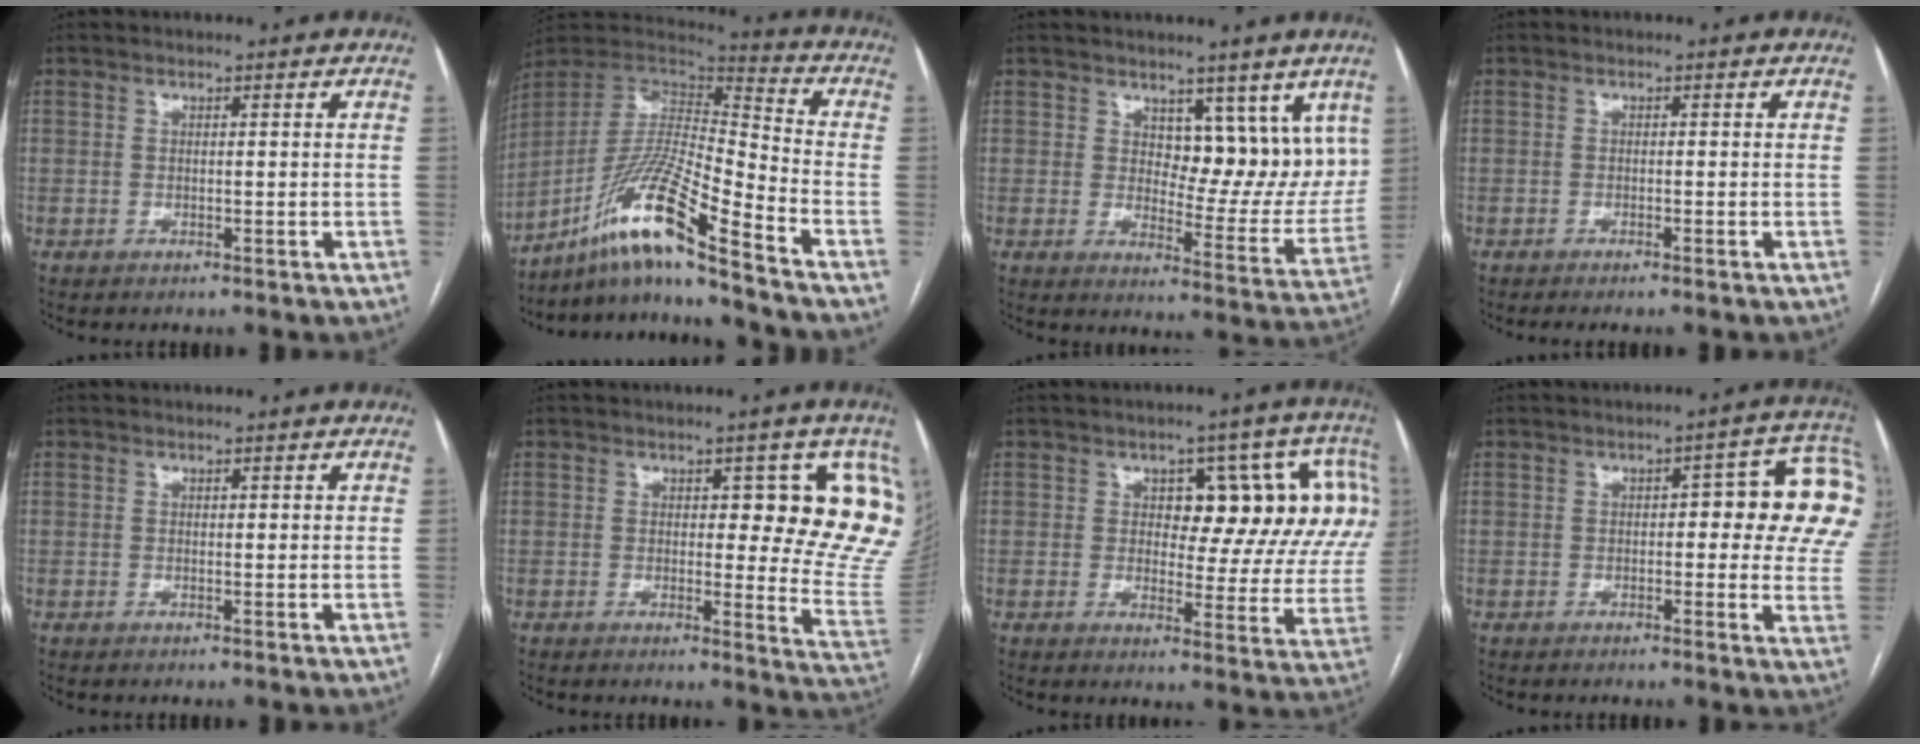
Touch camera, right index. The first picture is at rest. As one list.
[{"total": 16.8, "force": [-12.1, -0.9, 11.5], "torque": [-0.234, 0.001, -0.224]}, {"total": 10.6, "force": [6.3, 5.4, 6.6], "torque": [-0.065, -0.014, 0.096]}, {"total": 1.6, "force": [-1.2, -0.3, 0.9], "torque": [-0.015, 0.001, -0.019]}, {"total": 0.6, "force": [0.4, 0.3, 0.4], "torque": [-0.002, 0.000, 0.003]}, {"total": 12.3, "force": [4.3, 4.4, 10.7], "torque": [-0.119, -0.015, 0.034]}, {"total": 16.0, "force": [4.4, 7.4, 13.5], "torque": [-0.147, 0.028, 0.052]}, {"total": 13.0, "force": [2.8, 4.6, 11.9], "torque": [-0.127, 0.020, 0.022]}]